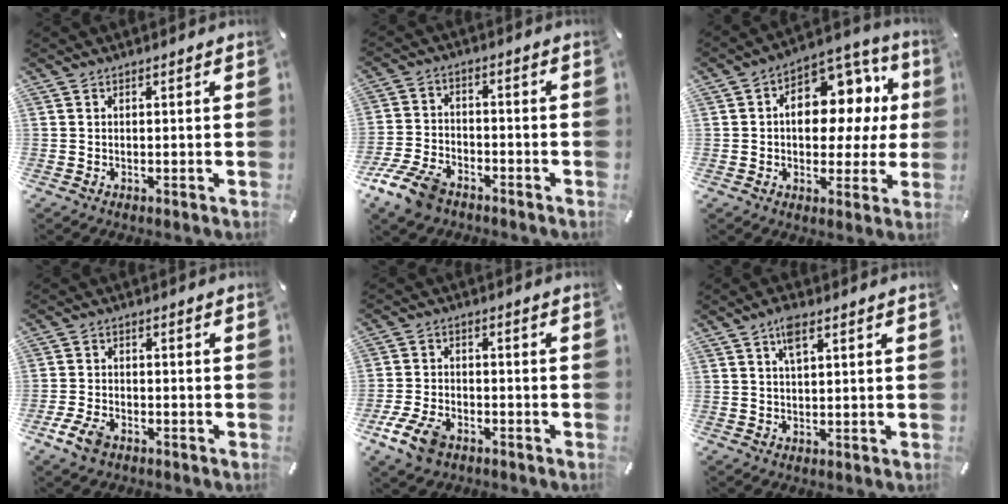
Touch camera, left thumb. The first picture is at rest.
{"total": 9.3, "force": [-6.3, 5.1, 4.6], "torque": [-0.096, 0.031, -0.119]}
{"total": 14.1, "force": [2.1, 9.5, 10.1], "torque": [-0.132, -0.013, 0.036]}
{"total": 5.4, "force": [-3.1, 3.0, 3.2], "torque": [-0.082, 0.009, -0.063]}
{"total": 8.2, "force": [-4.4, 4.9, 4.8], "torque": [-0.110, 0.014, -0.083]}
{"total": 4.4, "force": [2.3, 1.6, 3.4], "torque": [-0.067, 0.002, 0.038]}